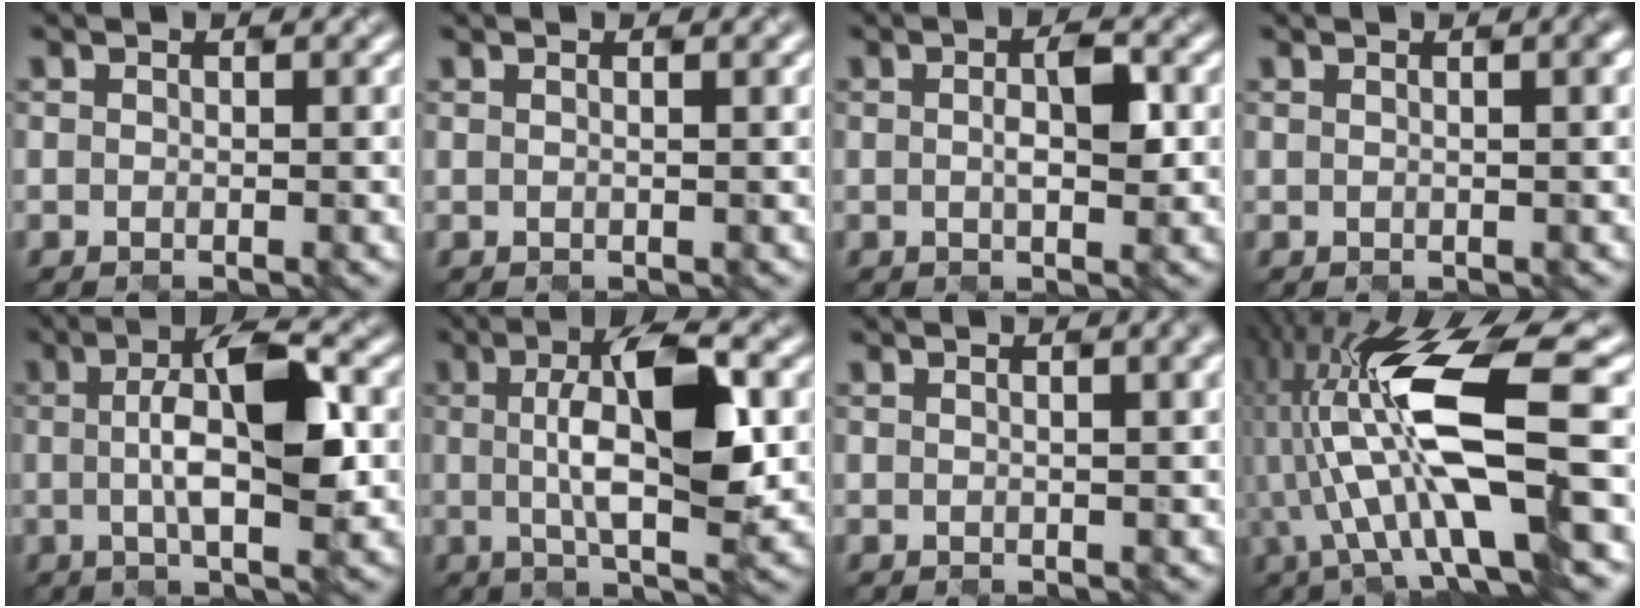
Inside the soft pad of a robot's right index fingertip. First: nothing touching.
{"total": 1.8, "force": [0.8, 0.9, 1.4], "torque": [-0.016, 0.019, 0.001]}
{"total": 2.5, "force": [-0.2, 0.3, 2.4], "torque": [-0.055, 0.002, 0.013]}
{"total": 3.3, "force": [1.2, 1.6, 2.7], "torque": [-0.015, 0.027, 0.006]}
{"total": 6.9, "force": [-0.2, 1.6, 6.7], "torque": [-0.117, 0.006, 0.010]}
{"total": 8.1, "force": [0.0, 2.0, 7.8], "torque": [-0.135, 0.002, 0.017]}
{"total": 5.1, "force": [2.3, 2.4, 3.9], "torque": [-0.026, 0.039, 0.017]}
{"total": 11.2, "force": [-1.6, 2.4, 10.8], "torque": [-0.219, 0.007, -0.011]}